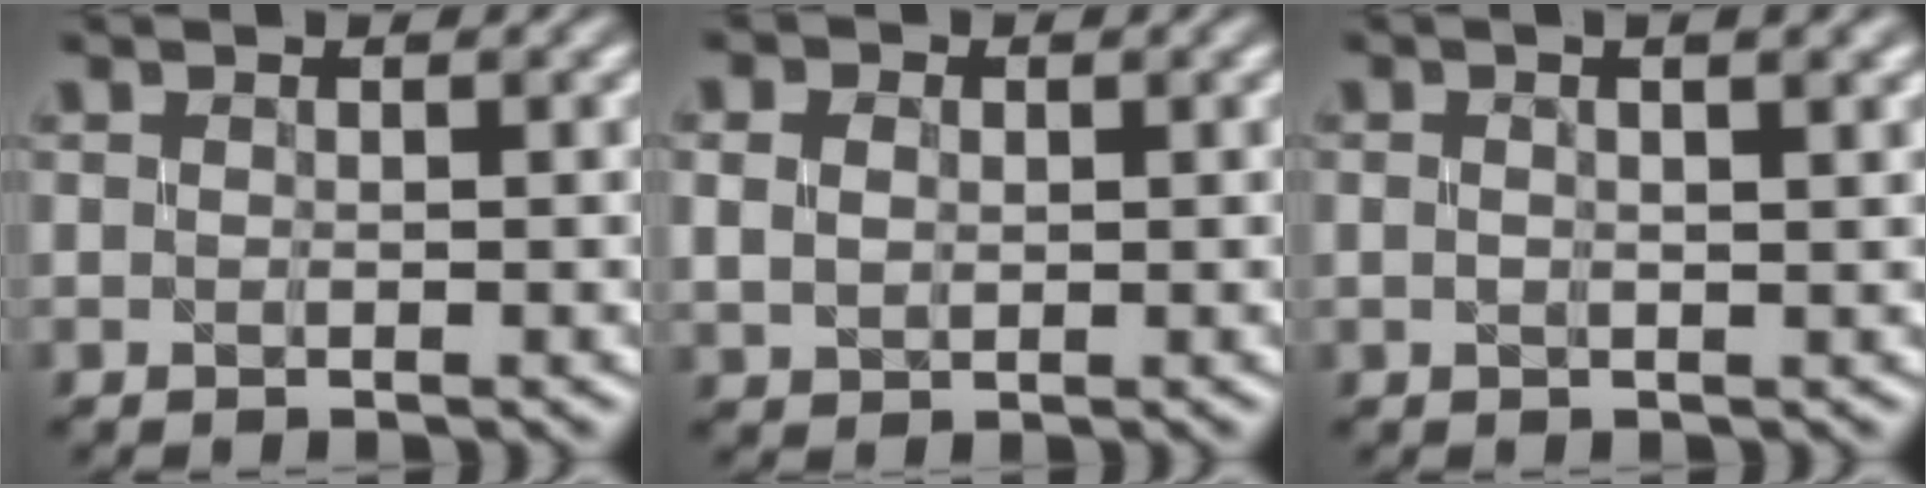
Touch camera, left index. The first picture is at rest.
{"total": 2.8, "force": [0.7, 2.2, 1.6], "torque": [-0.038, 0.007, 0.012]}
{"total": 4.0, "force": [1.8, 1.6, 3.3], "torque": [-0.031, 0.010, -0.002]}